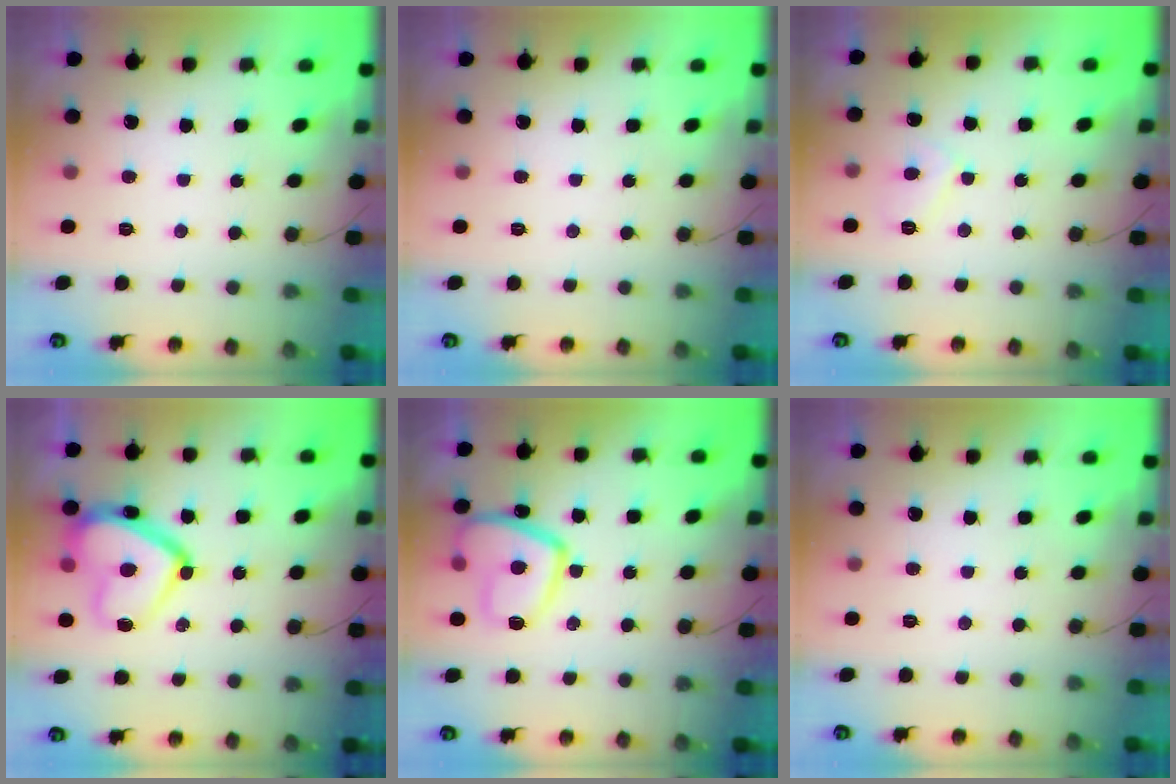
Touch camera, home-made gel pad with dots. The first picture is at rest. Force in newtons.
{"total": 0.0}
{"total": 4.9, "press": 4.9, "slide": 0.1}
{"total": 16.2, "press": 16.1, "slide": 1.6}
{"total": 13.8, "press": 13.7, "slide": 1.4}
{"total": 0.0}